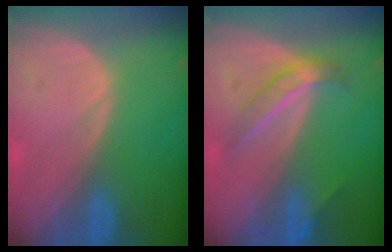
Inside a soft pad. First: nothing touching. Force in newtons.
{"total": 4.4, "press": 4.3, "slide": 0.8}